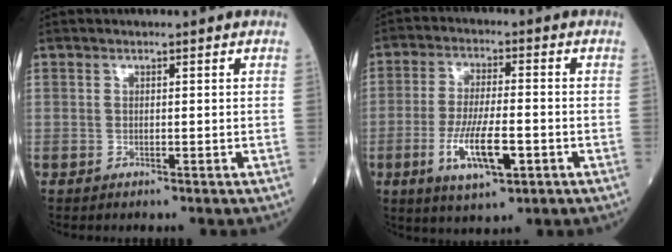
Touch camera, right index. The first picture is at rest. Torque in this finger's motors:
{"motor_torque": [0.34, -0.26, 0.27, 0.14]}